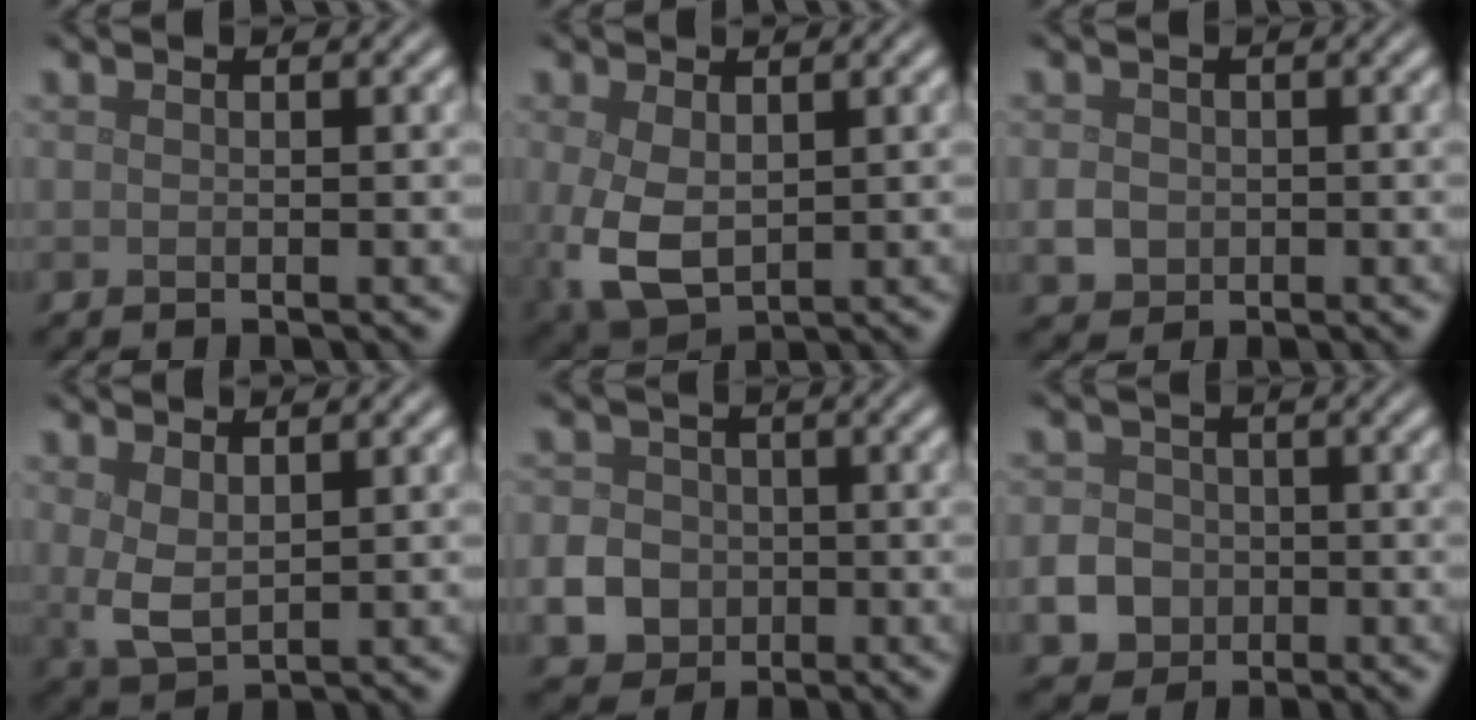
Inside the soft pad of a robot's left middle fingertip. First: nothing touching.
{"total": 5.2, "force": [-0.4, 3.3, 4.0], "torque": [-0.105, -0.017, 0.004]}
{"total": 1.8, "force": [-0.3, 1.7, 0.7], "torque": [-0.011, -0.003, -0.008]}
{"total": 2.8, "force": [0.7, 1.5, 2.2], "torque": [-0.053, -0.003, 0.019]}
{"total": 6.1, "force": [-1.7, 5.5, 2.0], "torque": [-0.039, -0.010, -0.054]}
{"total": 5.8, "force": [-2.0, 5.2, 1.8], "torque": [-0.028, -0.012, -0.057]}